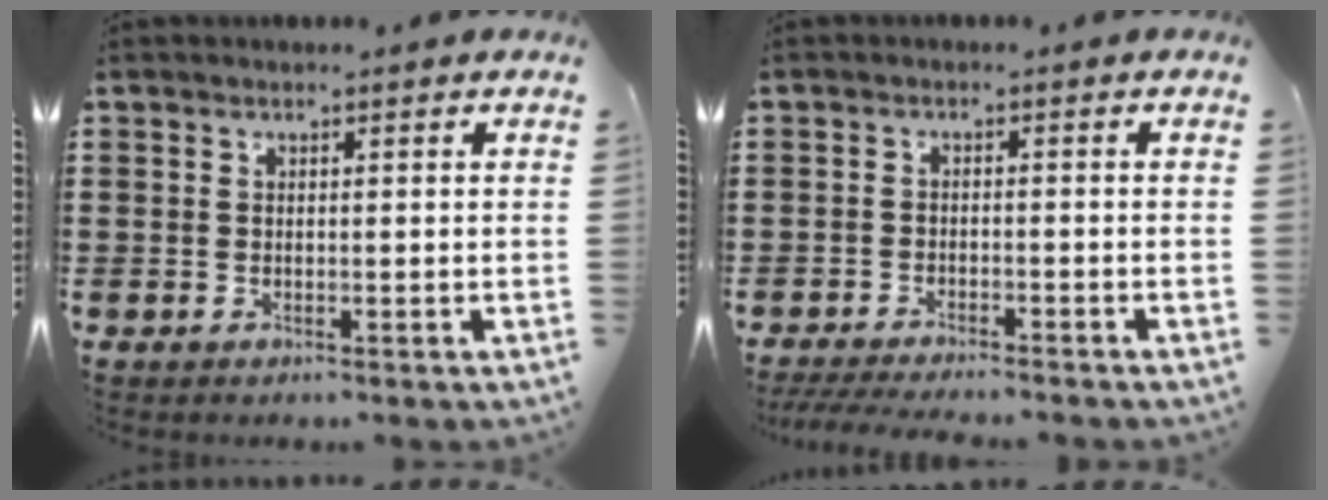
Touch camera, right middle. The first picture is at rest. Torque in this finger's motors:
{"motor_torque": [1.00, -0.24, 0.12, 0.09]}